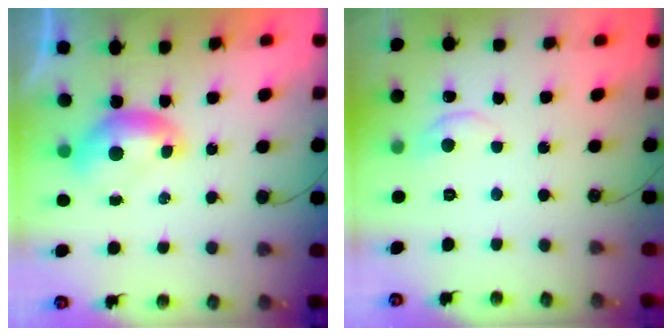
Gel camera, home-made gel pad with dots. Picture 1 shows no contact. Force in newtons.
{"total": 1.4, "press": 1.3, "slide": 0.7}